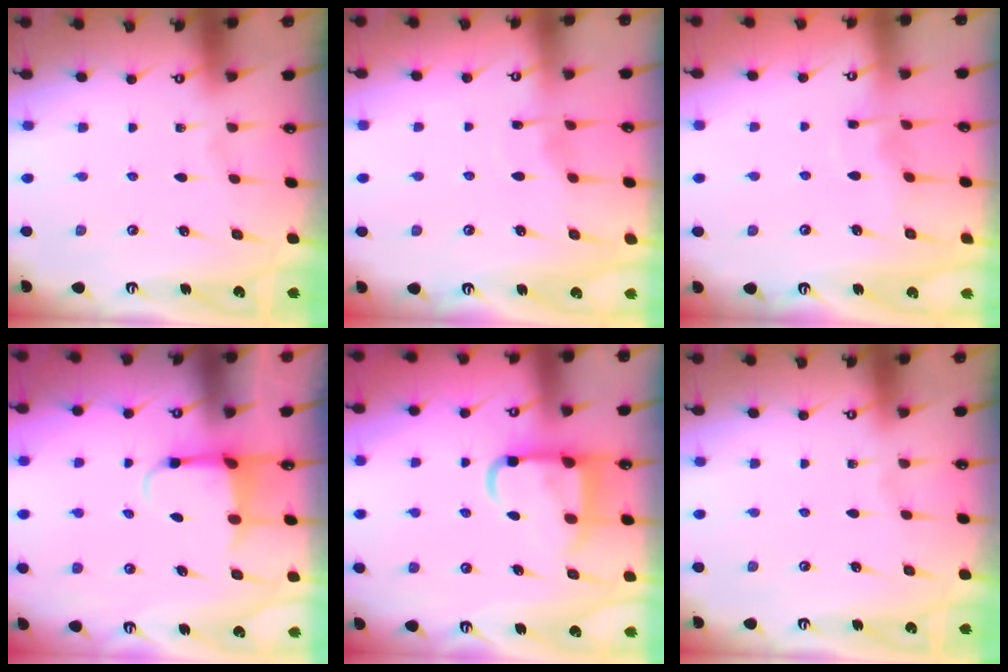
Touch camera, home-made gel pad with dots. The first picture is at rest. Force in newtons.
{"total": 4.7, "press": 4.7, "slide": 0.3}
{"total": 2.9, "press": 2.9, "slide": 0.2}
{"total": 3.8, "press": 3.7, "slide": 0.9}
{"total": 10.6, "press": 10.5, "slide": 1.6}
{"total": 0.0}